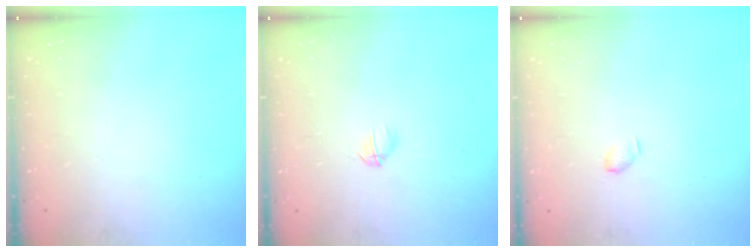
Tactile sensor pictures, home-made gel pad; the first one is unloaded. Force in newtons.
{"total": 2.8, "press": 2.7, "slide": 0.9}
{"total": 2.9, "press": 2.9, "slide": 0.5}